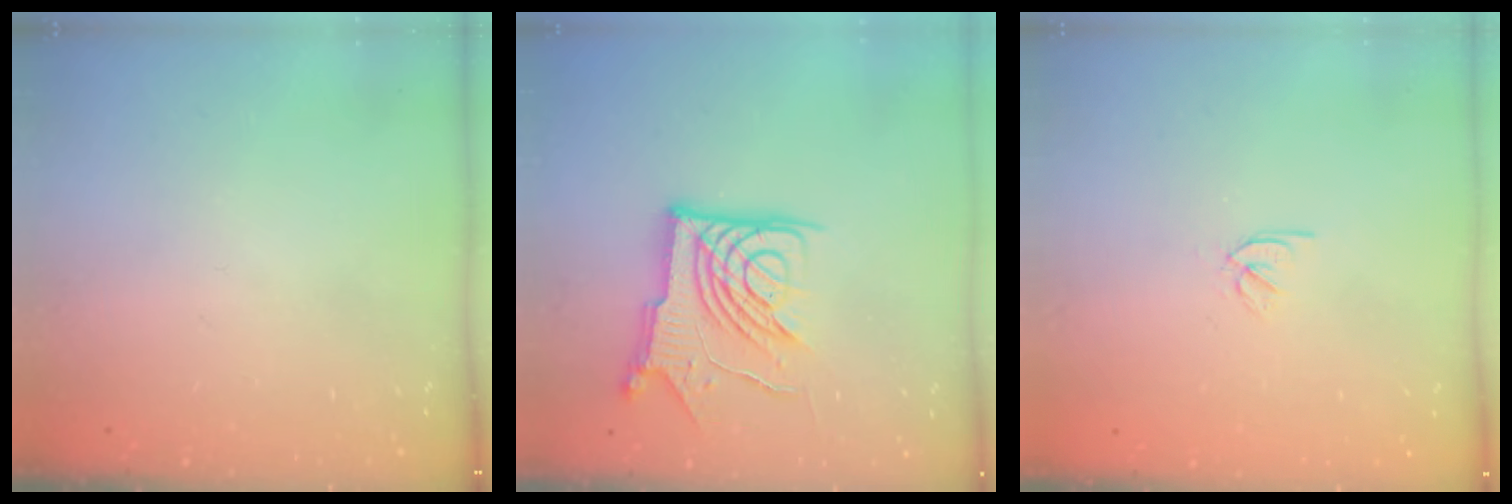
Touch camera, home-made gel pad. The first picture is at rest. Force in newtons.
{"total": 14.4, "press": 14.3, "slide": 1.5}
{"total": 2.4, "press": 2.3, "slide": 0.7}